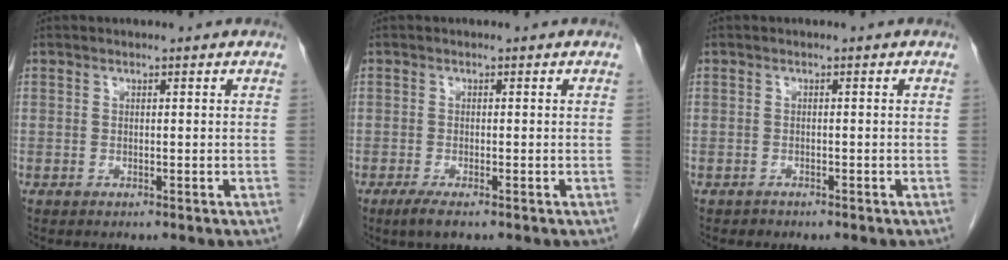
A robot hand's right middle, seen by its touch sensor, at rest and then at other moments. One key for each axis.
{"total": 2.3, "fx": -1.5, "fy": 0.4, "fz": 1.8, "tx": -0.040, "ty": -0.007, "tz": -0.028}
{"total": 0.6, "fx": -0.5, "fy": 0.4, "fz": 0.0, "tx": -0.007, "ty": 0.001, "tz": -0.008}